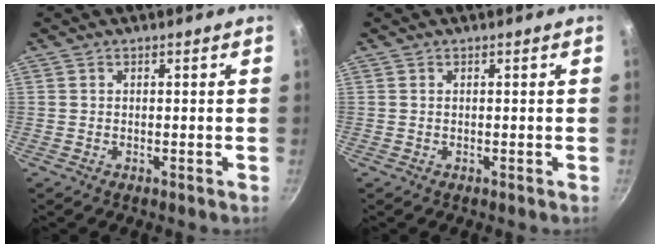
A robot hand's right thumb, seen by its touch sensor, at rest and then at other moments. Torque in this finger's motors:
{"motor_torque": [-0.24, 0.43, 0.24, -0.30, 0.02]}